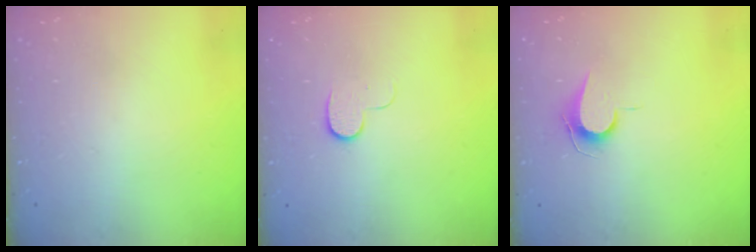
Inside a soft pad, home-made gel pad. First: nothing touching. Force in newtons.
{"total": 5.5, "press": 5.4, "slide": 0.8}
{"total": 6.9, "press": 6.8, "slide": 0.7}